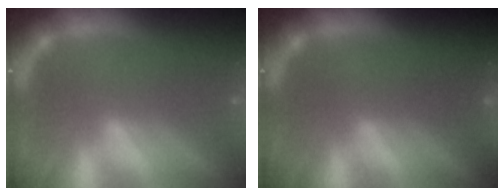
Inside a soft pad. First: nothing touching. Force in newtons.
{"total": 1.4}